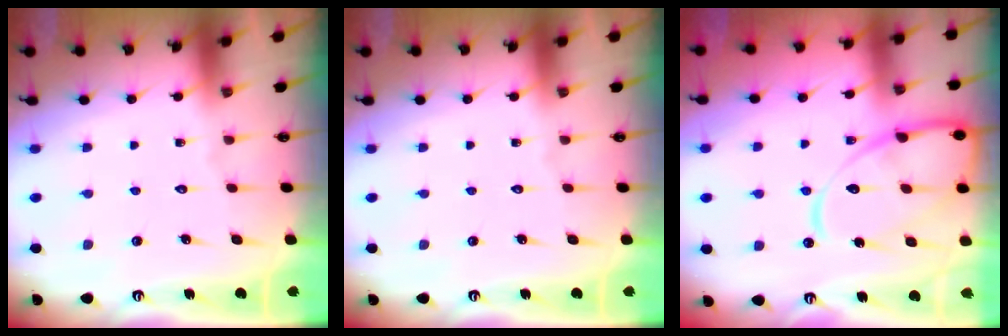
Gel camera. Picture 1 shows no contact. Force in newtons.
{"total": 0.0}
{"total": 15.1, "press": 15.1, "slide": 1.3}